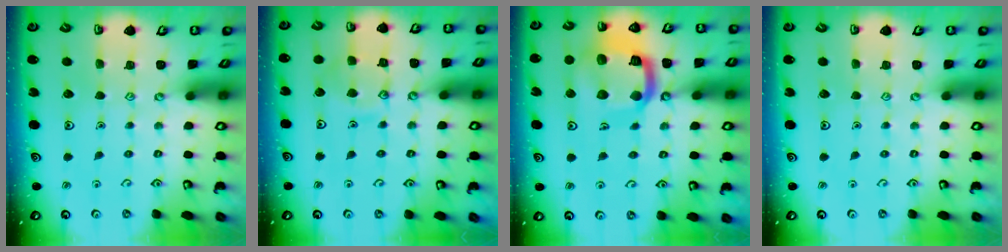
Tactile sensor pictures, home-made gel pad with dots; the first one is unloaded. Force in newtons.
{"total": 9.4, "press": 9.4, "slide": 0.8}
{"total": 17.3, "press": 17.2, "slide": 1.9}
{"total": 0.0}